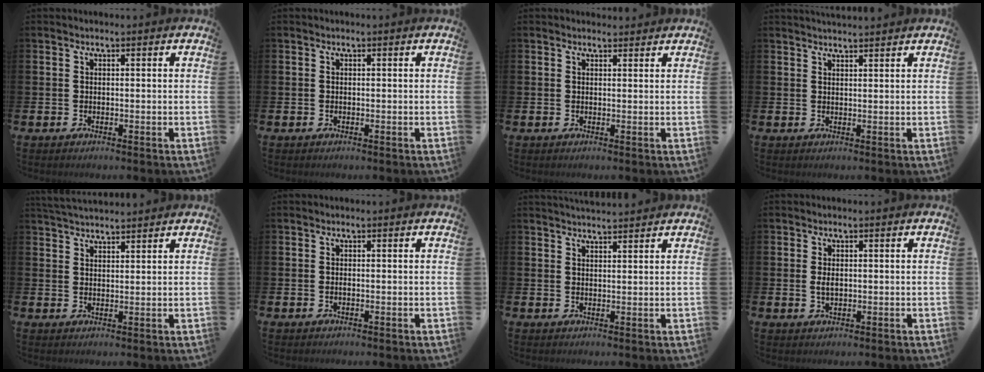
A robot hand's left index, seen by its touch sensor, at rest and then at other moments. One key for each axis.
{"total": 0.0}
{"total": 1.0, "fx": 1.0, "fy": 0.3, "fz": 0.1, "tx": 0.012, "ty": -0.001, "tz": 0.015}
{"total": 1.9, "fx": 1.9, "fy": 0.1, "fz": 0.2, "tx": 0.010, "ty": -0.013, "tz": 0.032}
{"total": 3.5, "fx": 3.5, "fy": 0.4, "fz": 0.4, "tx": -0.008, "ty": -0.016, "tz": 0.064}
{"total": 0.0}
{"total": 2.7, "fx": 2.7, "fy": 0.1, "fz": 0.2, "tx": 0.007, "ty": -0.018, "tz": 0.045}
{"total": 1.5, "fx": 0.2, "fy": 0.8, "fz": 1.2, "tx": -0.012, "ty": 0.000, "tz": -0.001}